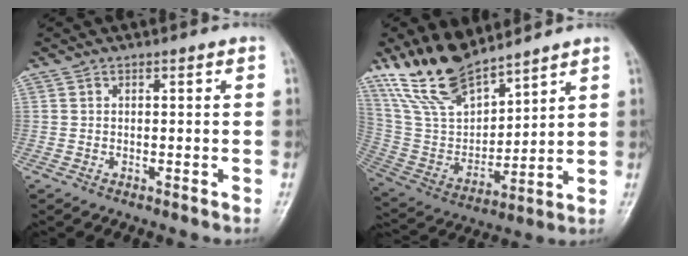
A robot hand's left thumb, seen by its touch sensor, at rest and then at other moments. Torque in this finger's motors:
{"motor_torque": [0.29, 0.14, 1.35, -1.42, 0.13]}